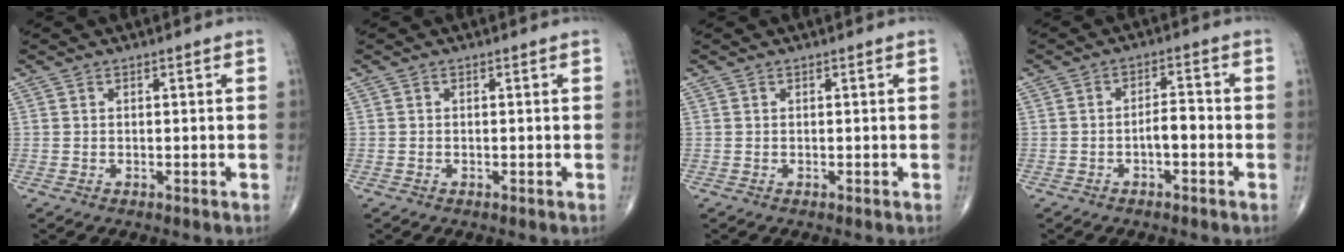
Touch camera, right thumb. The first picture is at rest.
{"total": 0.0}
{"total": 0.0}
{"total": 3.6, "force": [-1.2, 1.6, 3.0], "torque": [-0.040, 0.020, -0.023]}